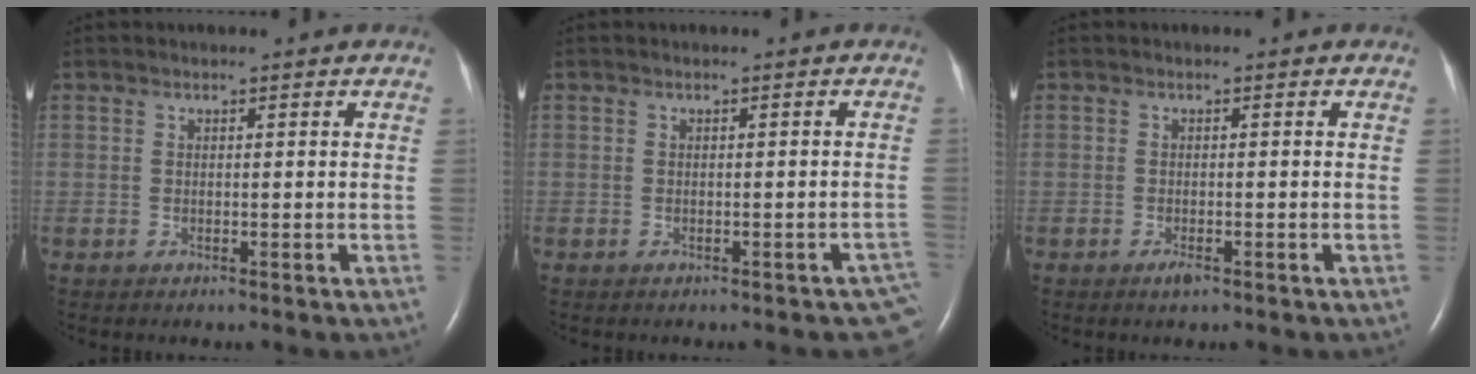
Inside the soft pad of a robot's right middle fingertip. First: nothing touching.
{"total": 3.4, "force": [-2.7, 1.2, 1.5], "torque": [0.002, 0.001, -0.028]}
{"total": 1.2, "force": [-0.8, 0.3, 0.8], "torque": [-0.018, -0.002, -0.011]}